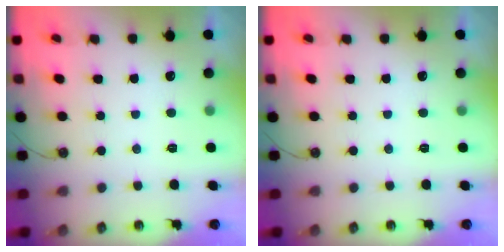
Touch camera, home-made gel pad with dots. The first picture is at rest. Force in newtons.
{"total": 0.0}